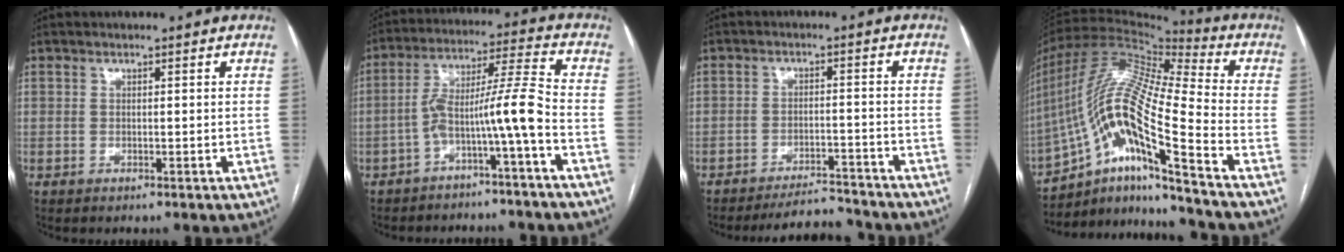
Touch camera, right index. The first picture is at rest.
{"total": 9.1, "force": [-3.8, -0.9, 8.2], "torque": [-0.141, 0.034, -0.064]}
{"total": 6.8, "force": [-6.7, 1.0, 0.4], "torque": [-0.001, 0.007, -0.104]}
{"total": 20.2, "force": [-10.7, 1.2, 17.1], "torque": [-0.359, -0.001, -0.193]}